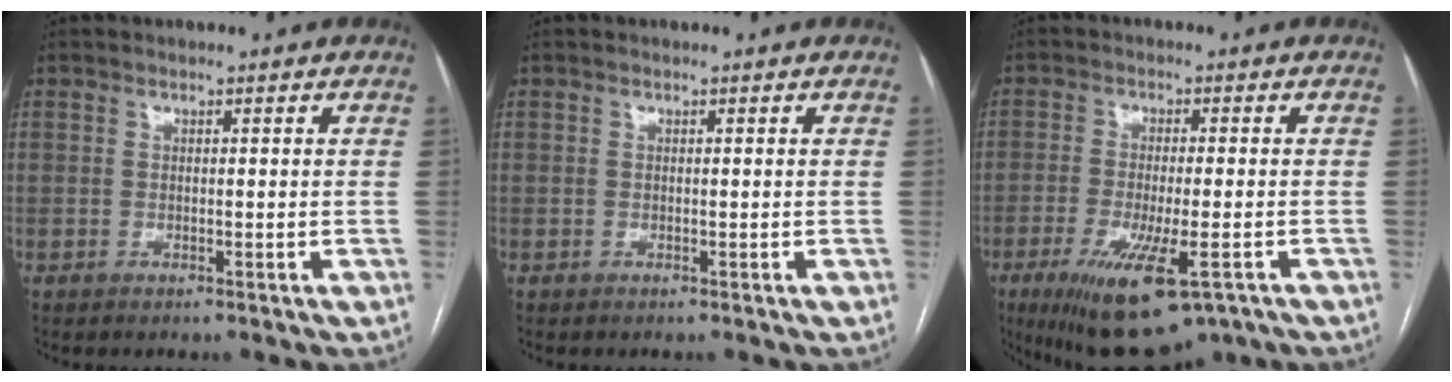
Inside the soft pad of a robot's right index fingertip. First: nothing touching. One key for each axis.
{"total": 0.0}
{"total": 13.8, "fx": -7.8, "fy": 3.7, "fz": 10.8, "tx": -0.178, "ty": -0.032, "tz": -0.116}